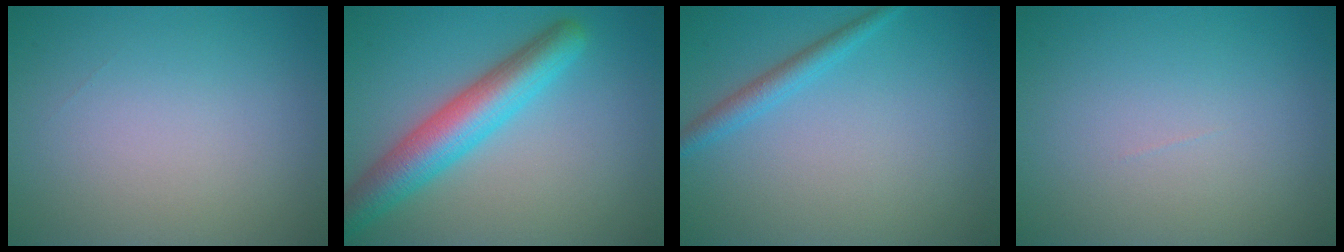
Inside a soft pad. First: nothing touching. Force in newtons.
{"total": 6.2, "press": 6.2, "slide": 0.1}
{"total": 1.9, "press": 1.9, "slide": 0.1}
{"total": 0.0}